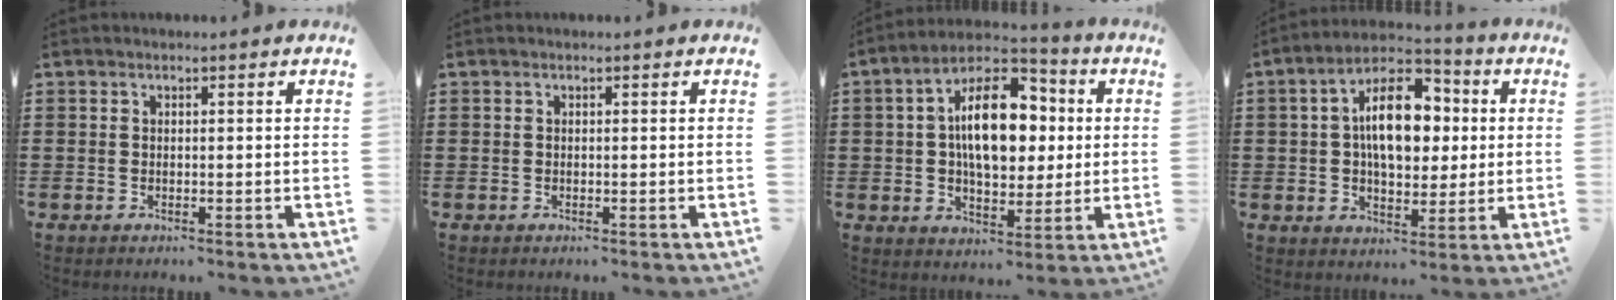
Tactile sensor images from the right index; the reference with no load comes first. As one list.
[{"total": 0.0}, {"total": 14.1, "force": [1.8, 7.8, 11.5], "torque": [-0.197, 0.009, 0.024]}, {"total": 12.6, "force": [1.9, 7.1, 10.3], "torque": [-0.169, 0.008, 0.025]}]